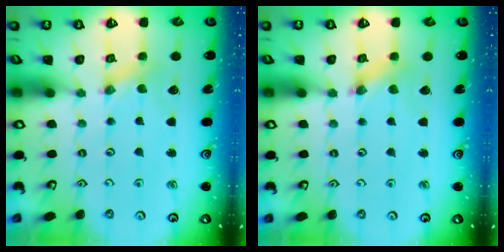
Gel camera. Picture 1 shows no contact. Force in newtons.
{"total": 1.6, "press": 1.6, "slide": 0.3}